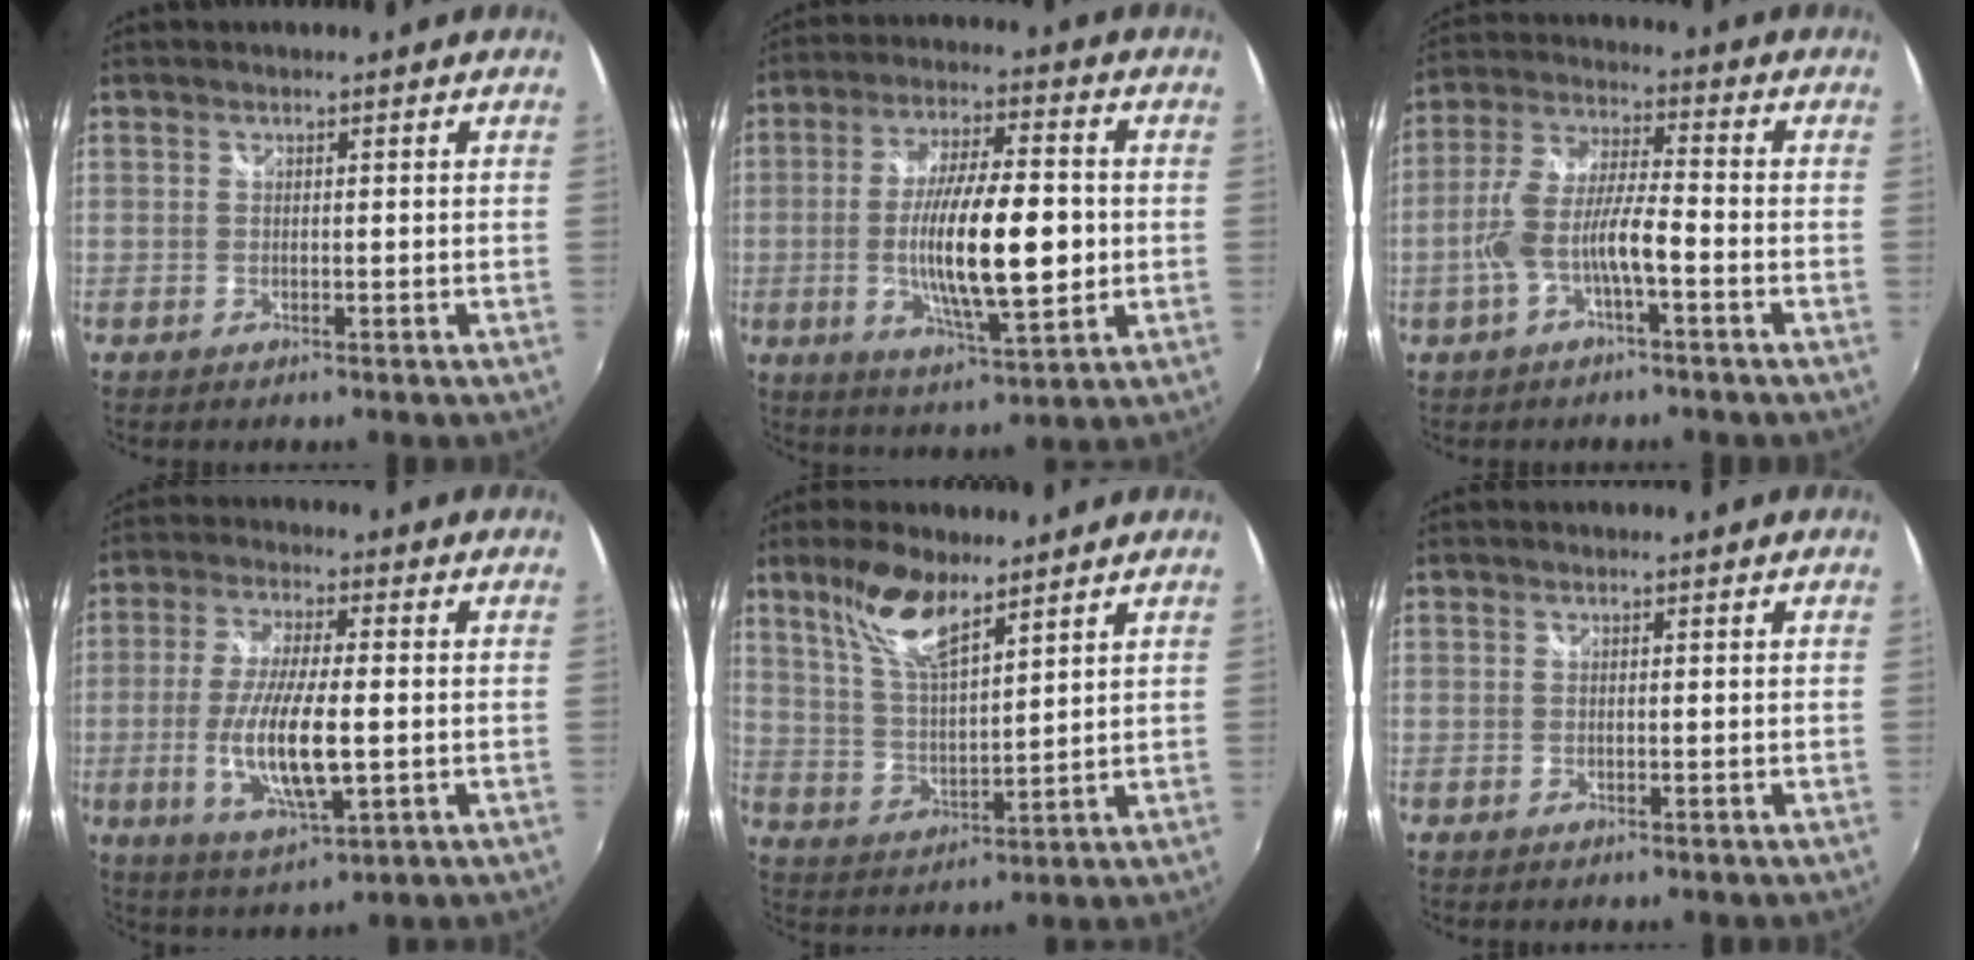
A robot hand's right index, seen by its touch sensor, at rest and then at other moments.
{"total": 16.0, "force": [-1.8, 3.9, 15.5], "torque": [-0.282, -0.010, -0.027]}
{"total": 9.1, "force": [-3.3, 2.0, 8.2], "torque": [-0.179, 0.007, -0.059]}
{"total": 12.9, "force": [-2.2, 3.3, 12.3], "torque": [-0.241, -0.017, -0.037]}
{"total": 10.4, "force": [7.3, 3.0, 6.8], "torque": [-0.132, 0.007, 0.147]}
{"total": 0.0}